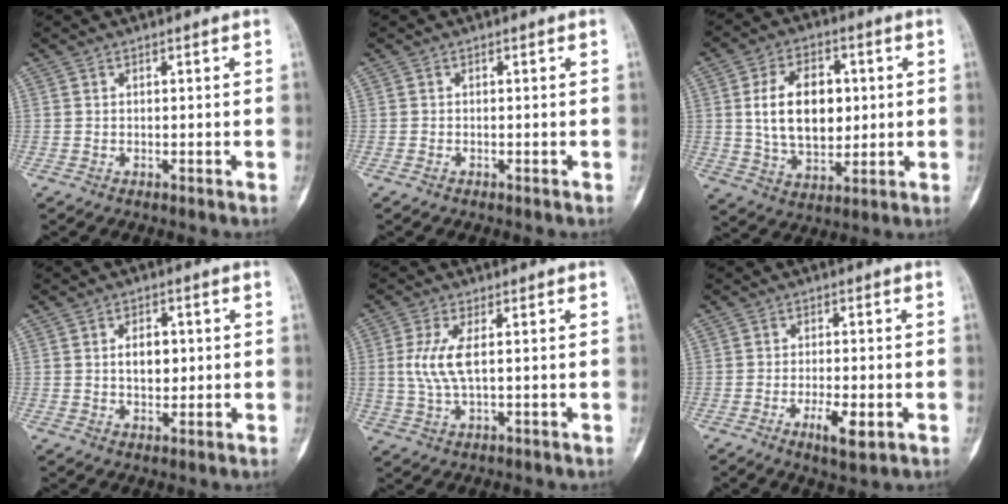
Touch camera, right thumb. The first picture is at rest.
{"total": 0.0}
{"total": 14.4, "force": [1.9, 9.2, 10.9], "torque": [-0.156, -0.005, 0.038]}
{"total": 5.2, "force": [0.7, 3.3, 3.9], "torque": [-0.046, -0.002, 0.012]}
{"total": 6.7, "force": [0.9, 2.4, 6.2], "torque": [-0.155, -0.003, 0.022]}
{"total": 5.3, "force": [-2.0, 1.6, 4.6], "torque": [-0.078, -0.002, -0.030]}